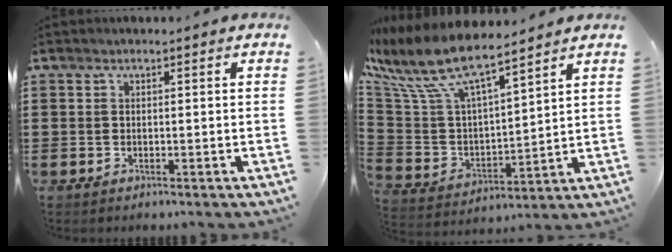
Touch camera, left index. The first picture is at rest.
{"total": 10.0, "force": [7.9, 2.3, 5.6], "torque": [-0.149, -0.049, 0.135]}